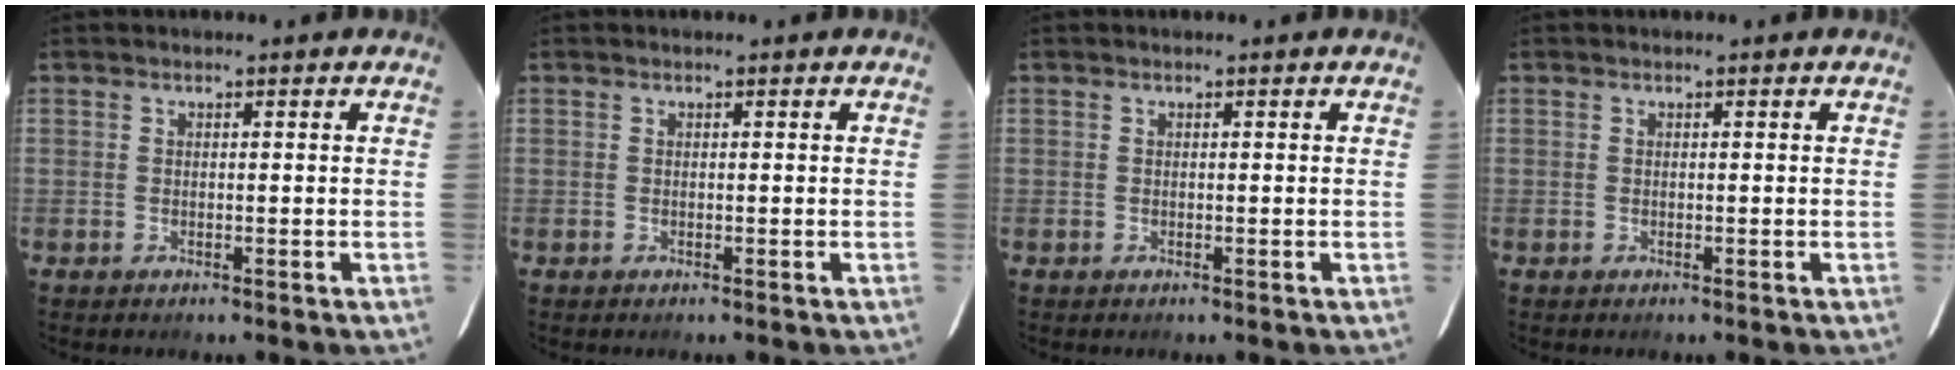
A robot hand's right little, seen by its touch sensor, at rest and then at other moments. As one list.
[{"total": 0.0}, {"total": 0.0}, {"total": 0.0}]